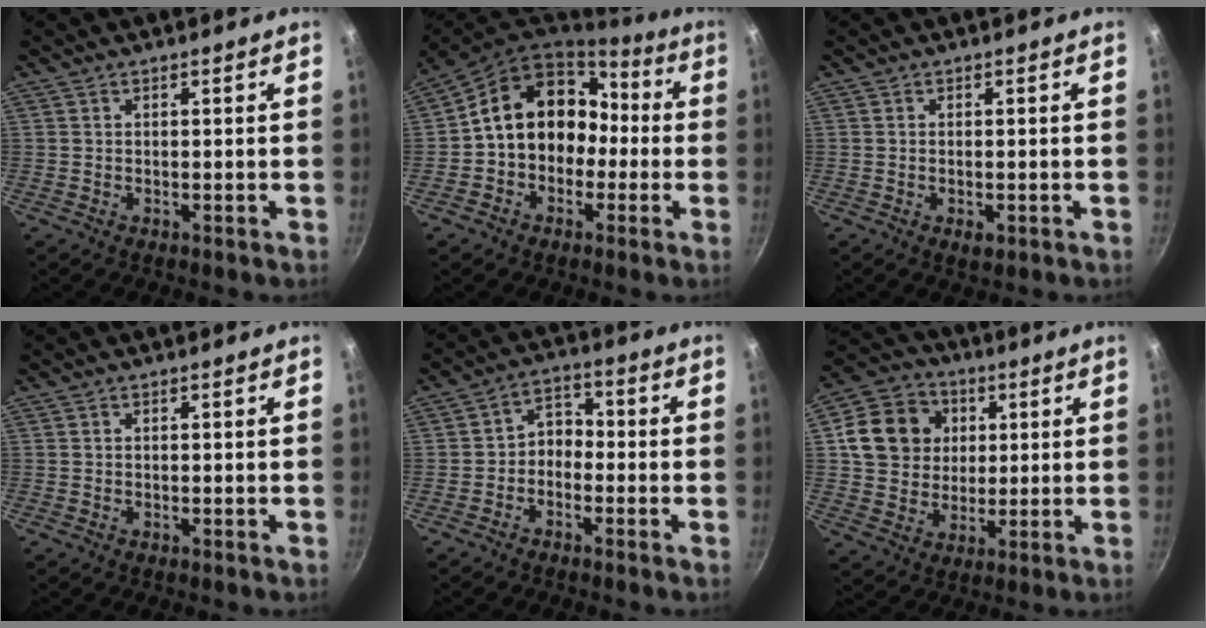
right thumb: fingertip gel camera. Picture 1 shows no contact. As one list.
[{"total": 15.4, "force": [-0.9, 12.7, 8.6], "torque": [-0.092, 0.066, -0.021]}, {"total": 1.9, "force": [-0.6, 1.0, 1.5], "torque": [-0.027, -0.004, -0.008]}, {"total": 0.0}, {"total": 4.6, "force": [-1.7, 3.5, 2.5], "torque": [-0.019, 0.035, -0.041]}, {"total": 13.5, "force": [3.1, 11.7, 5.9], "torque": [-0.081, 0.011, 0.049]}]